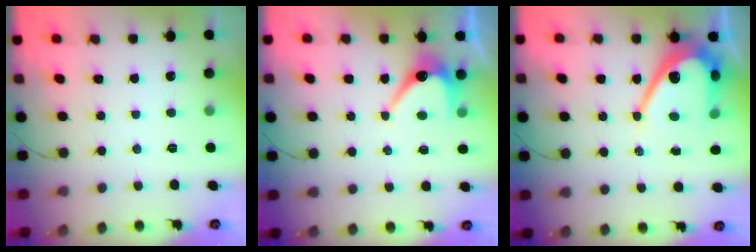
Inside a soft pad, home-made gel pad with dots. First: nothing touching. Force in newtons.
{"total": 6.9, "press": 6.9, "slide": 0.2}
{"total": 11.9, "press": 11.9, "slide": 1.0}